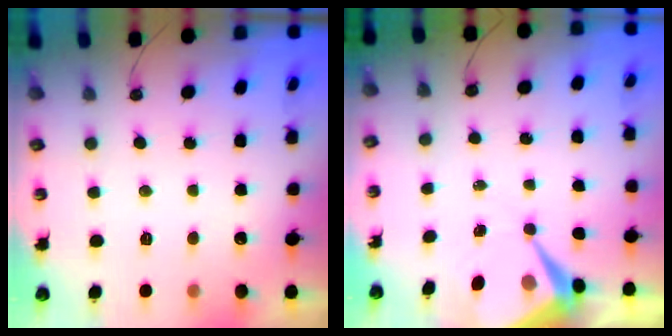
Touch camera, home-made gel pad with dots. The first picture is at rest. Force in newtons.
{"total": 7.7, "press": 7.7, "slide": 0.5}